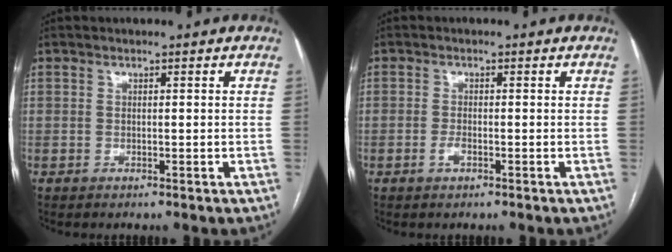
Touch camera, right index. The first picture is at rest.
{"total": 1.3, "force": [-0.7, 0.5, 1.1], "torque": [-0.021, 0.001, -0.011]}